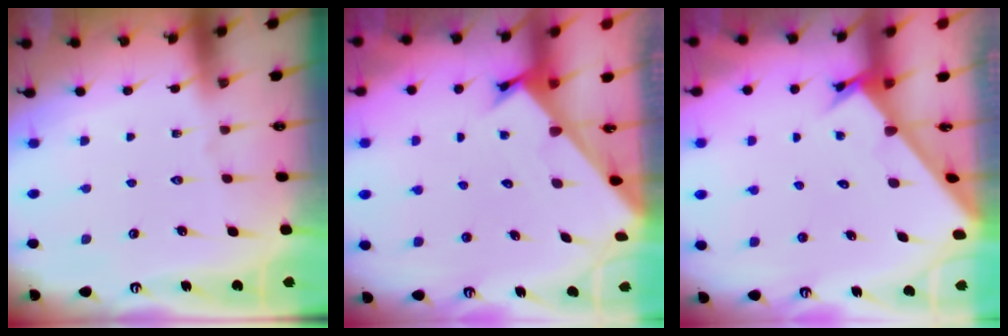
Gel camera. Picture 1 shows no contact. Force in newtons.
{"total": 2.5, "press": 2.5, "slide": 0.2}
{"total": 2.7, "press": 2.7, "slide": 0.3}